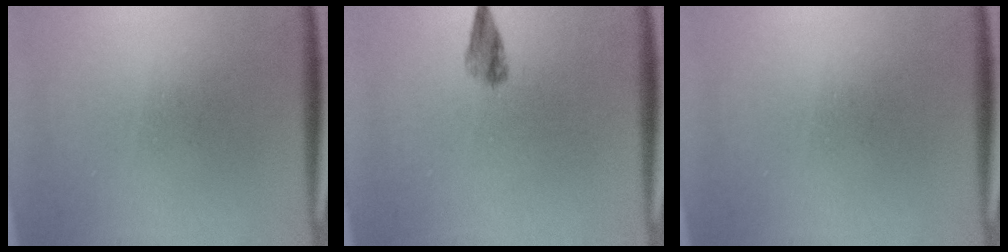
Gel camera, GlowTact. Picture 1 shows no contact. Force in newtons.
{"total": 2.0}
{"total": 0.0}